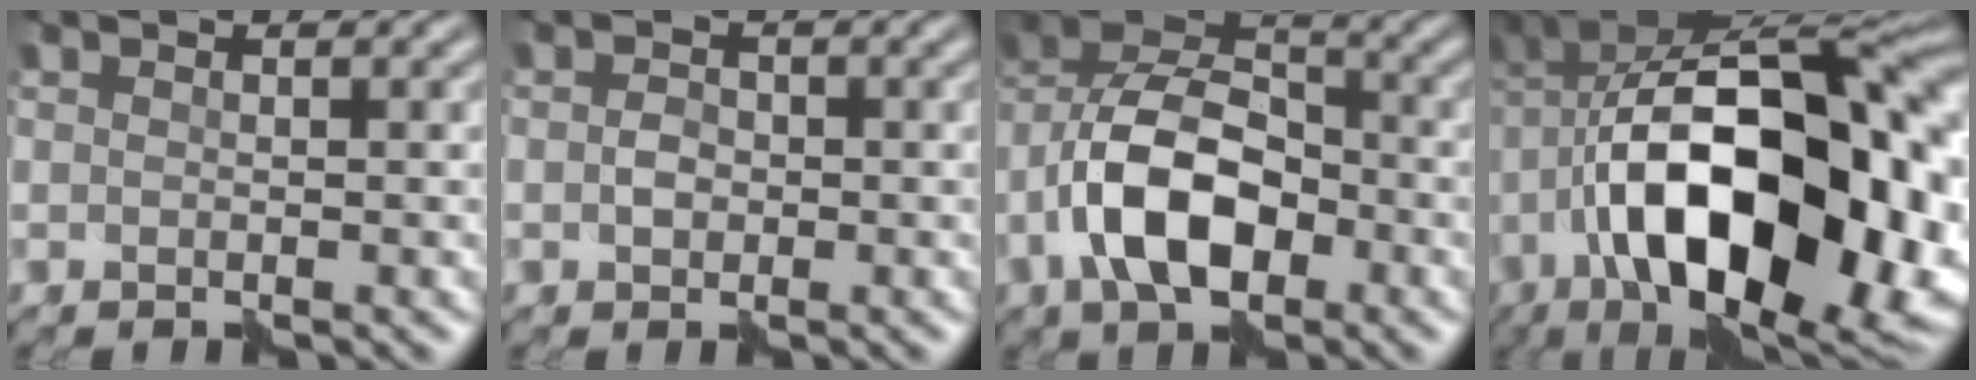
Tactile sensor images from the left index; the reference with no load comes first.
{"total": 1.3, "force": [-0.4, 1.0, 0.7], "torque": [-0.016, 0.001, -0.014]}
{"total": 9.3, "force": [-4.0, 5.1, 6.7], "torque": [-0.128, 0.017, -0.084]}
{"total": 19.1, "force": [-4.8, 9.4, 15.9], "torque": [-0.253, 0.010, -0.071]}